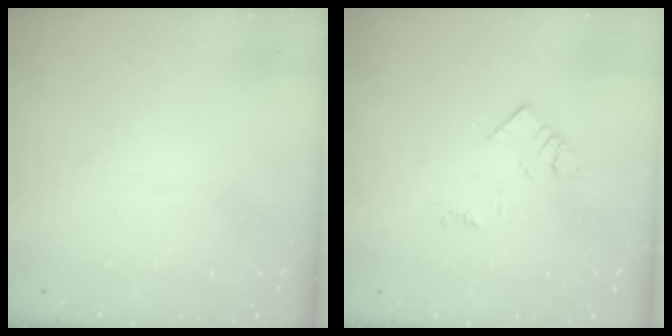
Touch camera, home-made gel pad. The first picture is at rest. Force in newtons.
{"total": 3.0, "press": 3.0, "slide": 0.4}